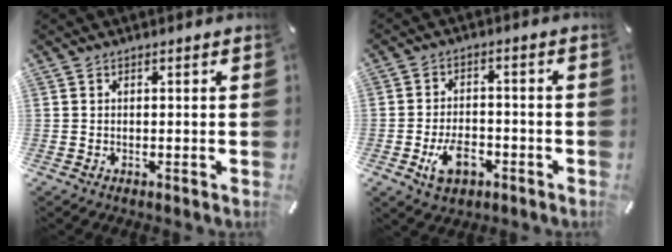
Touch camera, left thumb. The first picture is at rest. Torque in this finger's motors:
{"motor_torque": [0.42, 1.34, 0.19, -0.02, 0.20]}